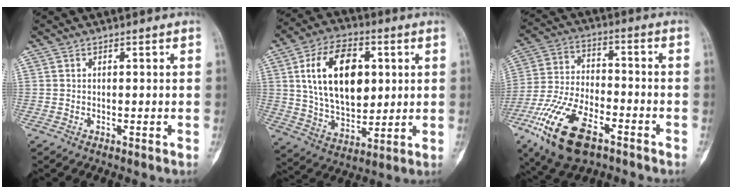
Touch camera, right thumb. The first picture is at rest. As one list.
[{"total": 18.5, "force": [4.2, 11.2, 14.1], "torque": [-0.211, -0.010, 0.077]}, {"total": 17.5, "force": [-9.2, 8.1, 12.5], "torque": [-0.247, 0.026, -0.169]}]